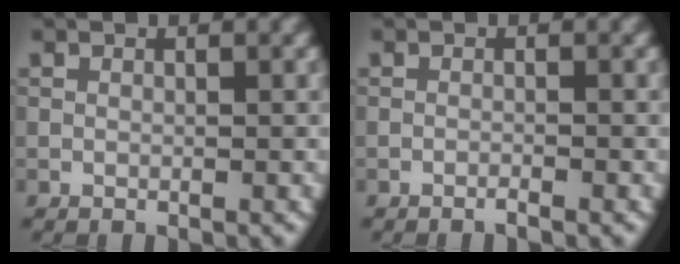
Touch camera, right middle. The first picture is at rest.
{"total": 0.6, "force": [-0.5, 0.0, 0.4], "torque": [-0.004, 0.001, -0.012]}